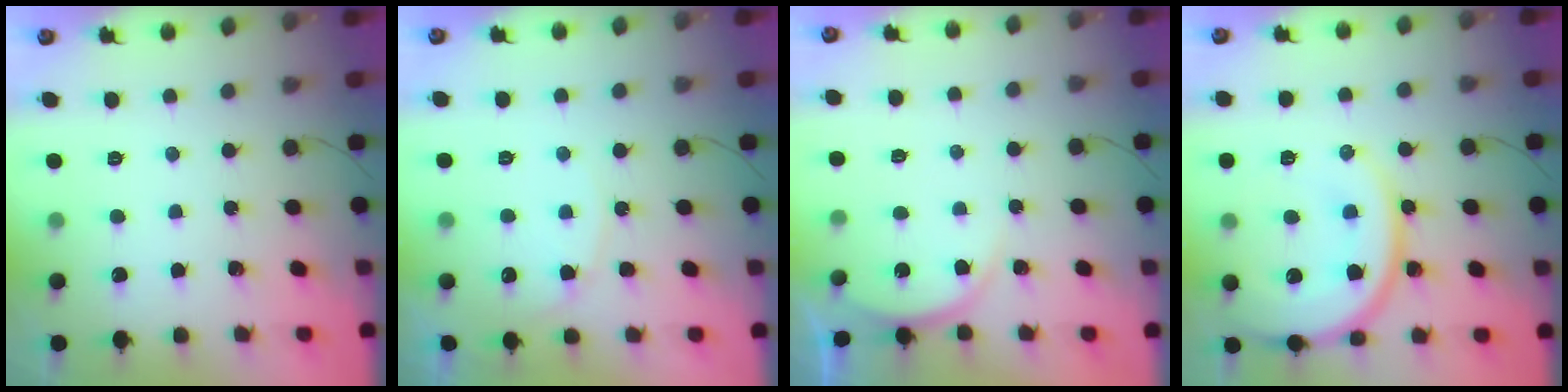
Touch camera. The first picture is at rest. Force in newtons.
{"total": 6.8, "press": 6.8, "slide": 0.6}
{"total": 3.7, "press": 3.7, "slide": 0.6}
{"total": 18.7, "press": 18.5, "slide": 3.1}